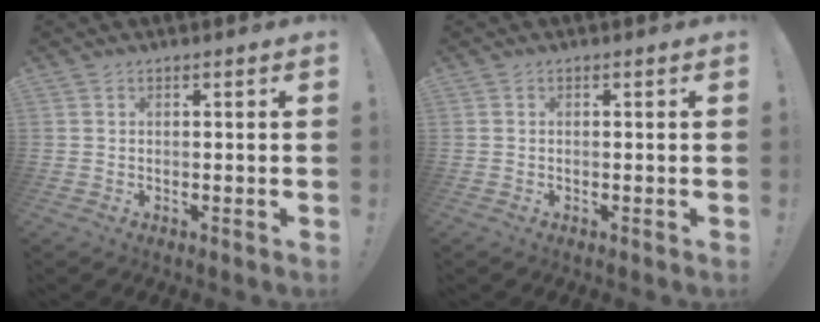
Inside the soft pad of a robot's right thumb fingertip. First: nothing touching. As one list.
[{"total": 0.0}]